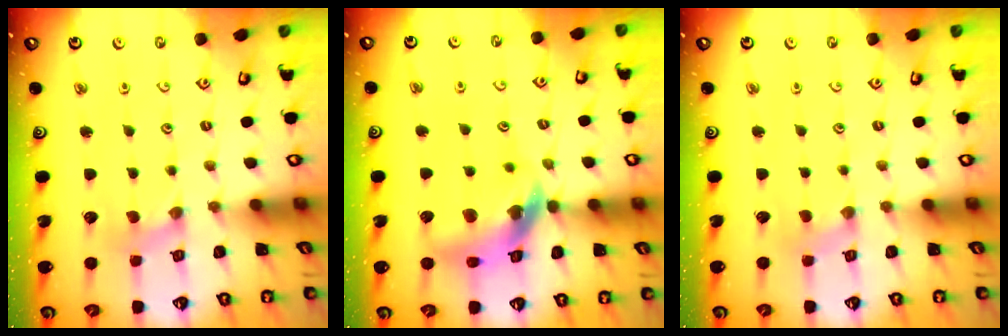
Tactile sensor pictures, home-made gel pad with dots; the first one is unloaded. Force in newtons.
{"total": 13.9, "press": 13.8, "slide": 1.8}
{"total": 0.0}